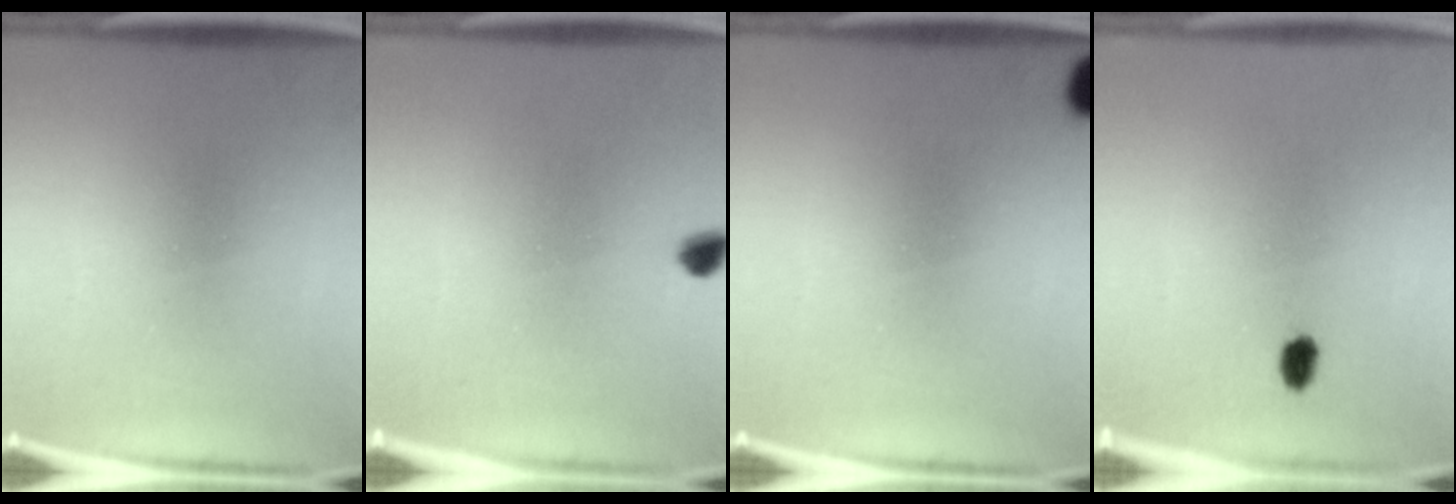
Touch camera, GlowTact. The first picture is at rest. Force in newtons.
{"total": 2.4}
{"total": 5.5}
{"total": 2.2}